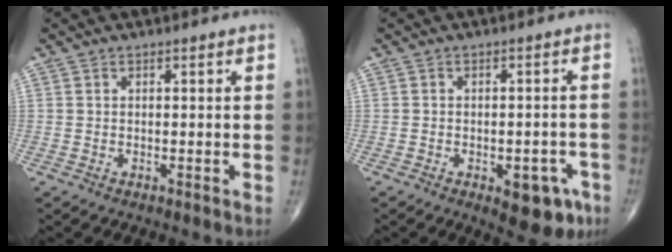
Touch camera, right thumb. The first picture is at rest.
{"total": 8.1, "force": [-3.9, 4.0, 5.9], "torque": [-0.047, 0.020, -0.040]}